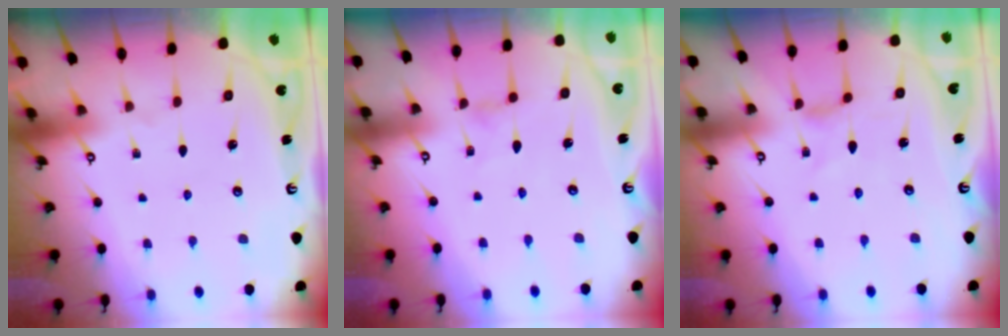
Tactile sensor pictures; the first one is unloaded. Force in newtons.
{"total": 0.0}
{"total": 0.0}